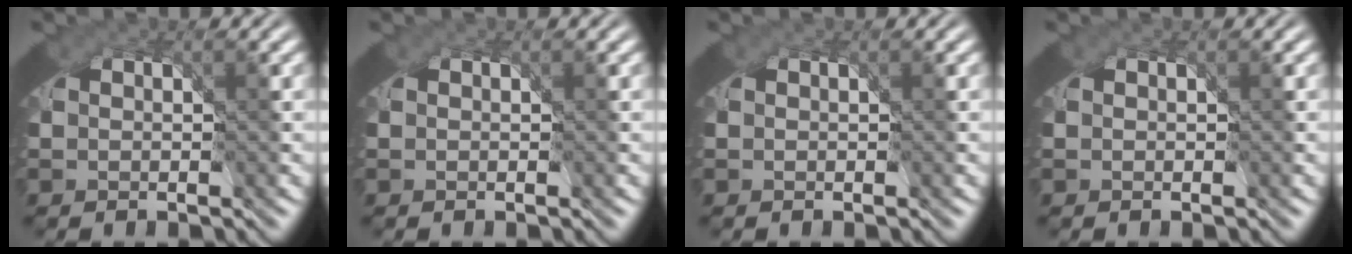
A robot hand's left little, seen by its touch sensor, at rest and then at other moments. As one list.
[{"total": 0.0}, {"total": 0.0}, {"total": 0.0}]